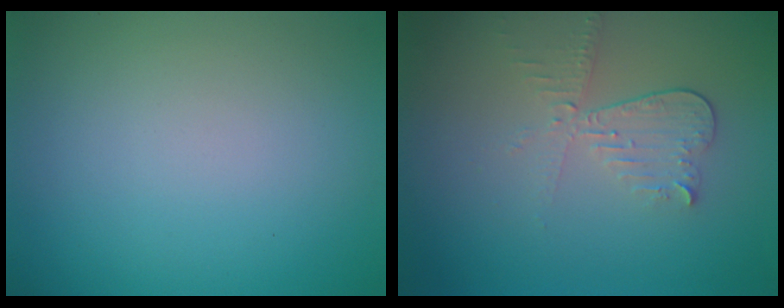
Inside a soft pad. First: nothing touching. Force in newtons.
{"total": 3.0, "press": 2.6, "slide": 1.5}